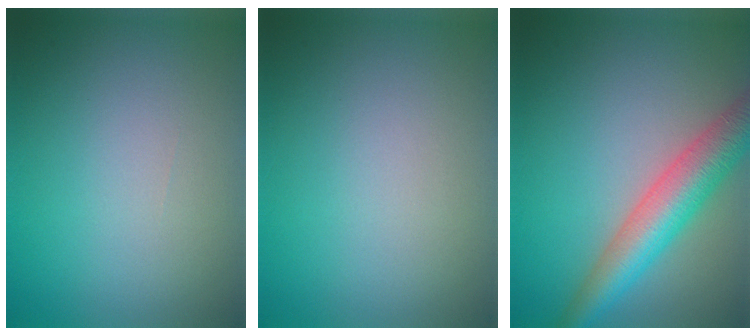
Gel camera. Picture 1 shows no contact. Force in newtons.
{"total": 0.0}
{"total": 6.0, "press": 6.0, "slide": 0.2}